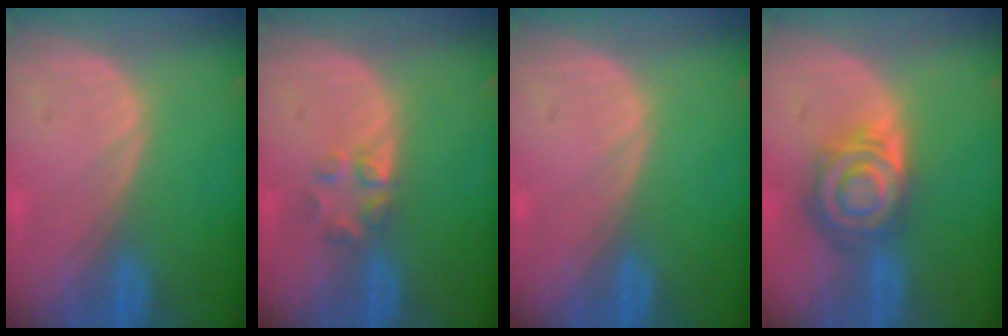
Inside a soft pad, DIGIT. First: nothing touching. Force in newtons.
{"total": 2.6, "press": 2.6, "slide": 0.2}
{"total": 0.0}
{"total": 8.0, "press": 7.1, "slide": 3.7}